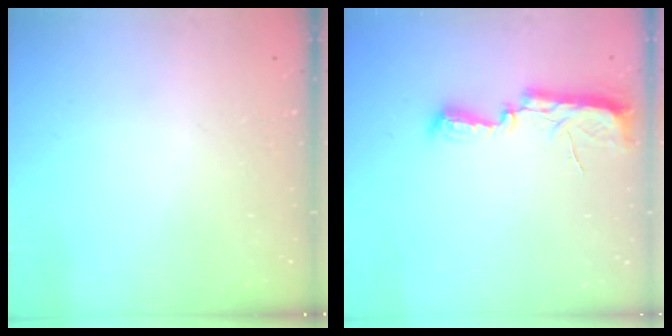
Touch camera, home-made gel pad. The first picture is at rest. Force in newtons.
{"total": 10.1, "press": 8.9, "slide": 4.8}